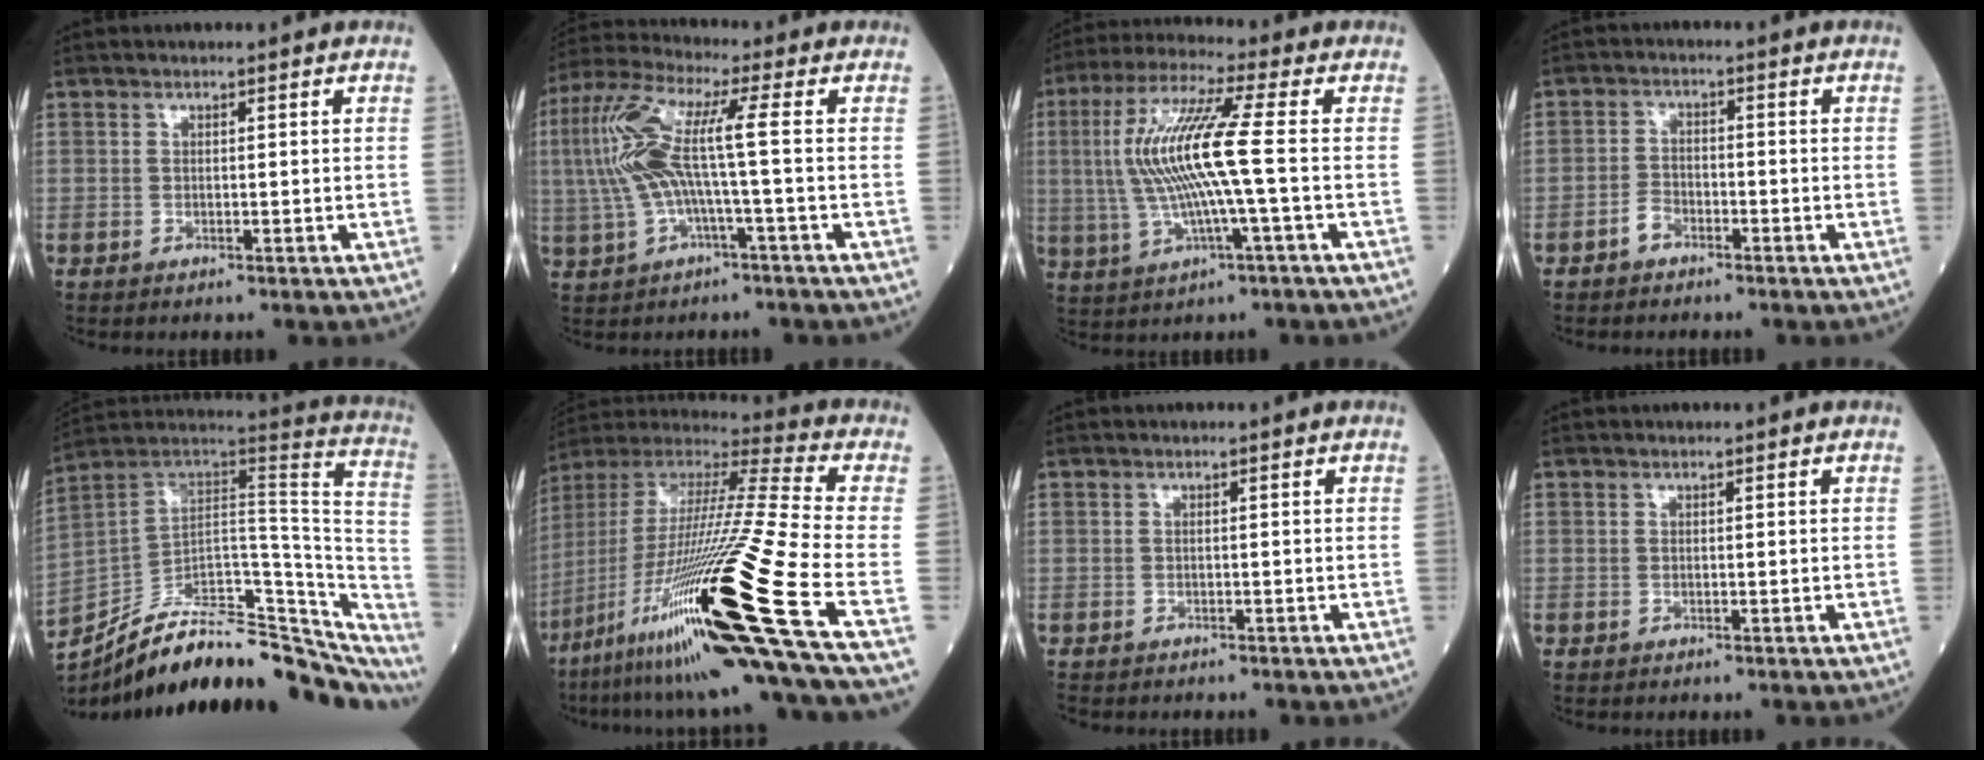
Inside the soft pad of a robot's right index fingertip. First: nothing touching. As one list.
[{"total": 10.8, "force": [-0.1, 0.7, 10.8], "torque": [-0.243, 0.030, -0.008]}, {"total": 12.6, "force": [0.1, 0.1, 12.6], "torque": [-0.266, 0.013, -0.001]}, {"total": 2.6, "force": [-1.9, 1.5, 0.9], "torque": [-0.016, 0.006, -0.036]}, {"total": 33.4, "force": [-27.3, 9.7, 16.6], "torque": [-0.201, 0.015, -0.381]}, {"total": 29.8, "force": [-13.8, -1.1, 26.3], "torque": [-0.480, -0.048, -0.253]}, {"total": 1.7, "force": [-1.6, 0.6, 0.4], "torque": [-0.009, -0.003, -0.023]}, {"total": 0.0}]